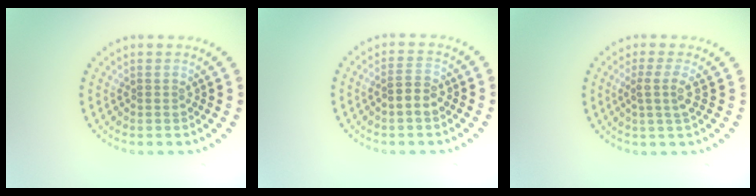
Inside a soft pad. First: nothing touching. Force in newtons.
{"total": 2.1, "press": 2.0, "slide": 0.4}
{"total": 2.0, "press": 1.5, "slide": 1.3}